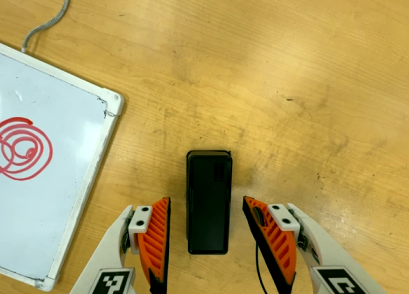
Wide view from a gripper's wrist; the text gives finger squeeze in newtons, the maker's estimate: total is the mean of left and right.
{"total": 0.0}